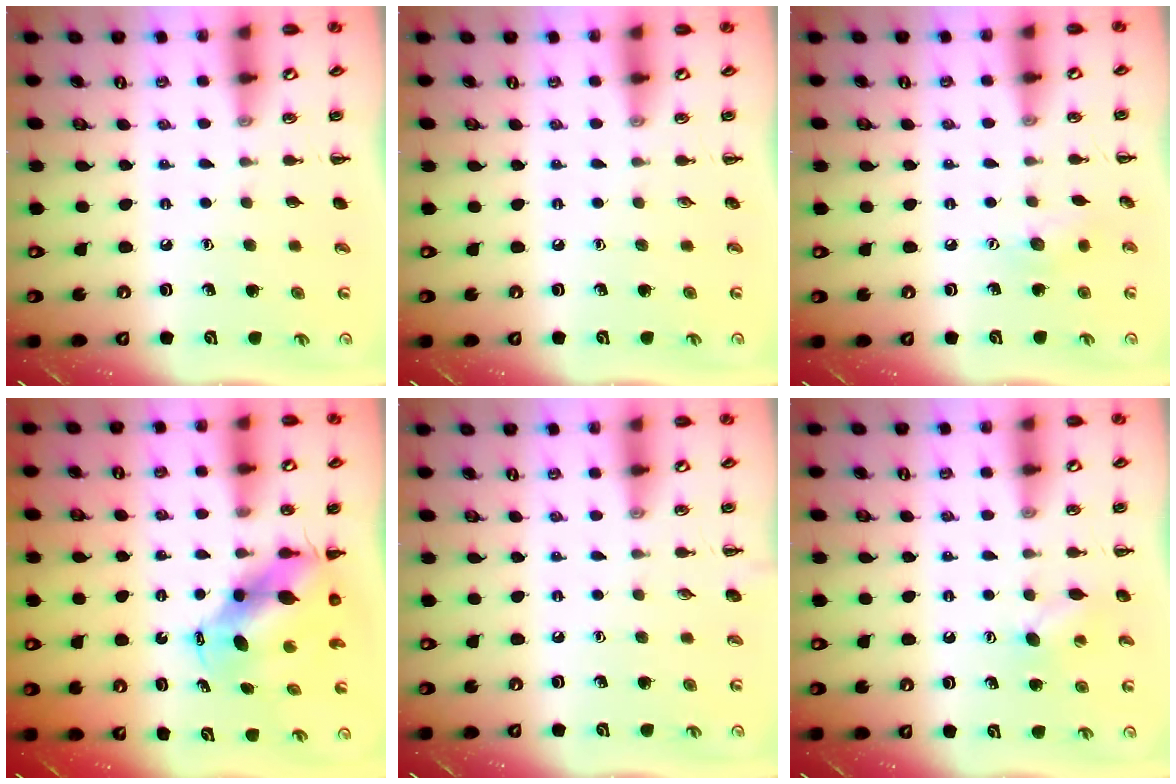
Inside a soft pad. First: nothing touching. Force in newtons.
{"total": 0.0}
{"total": 6.9, "press": 6.8, "slide": 1.3}
{"total": 6.8, "press": 6.6, "slide": 1.8}
{"total": 0.0}
{"total": 4.9, "press": 4.8, "slide": 1.0}